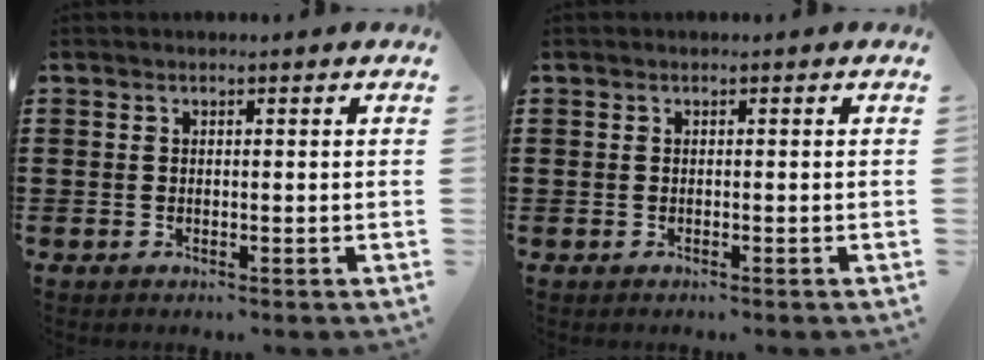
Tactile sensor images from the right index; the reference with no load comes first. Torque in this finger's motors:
{"motor_torque": [-0.39, 0.39, -0.84, -0.21]}